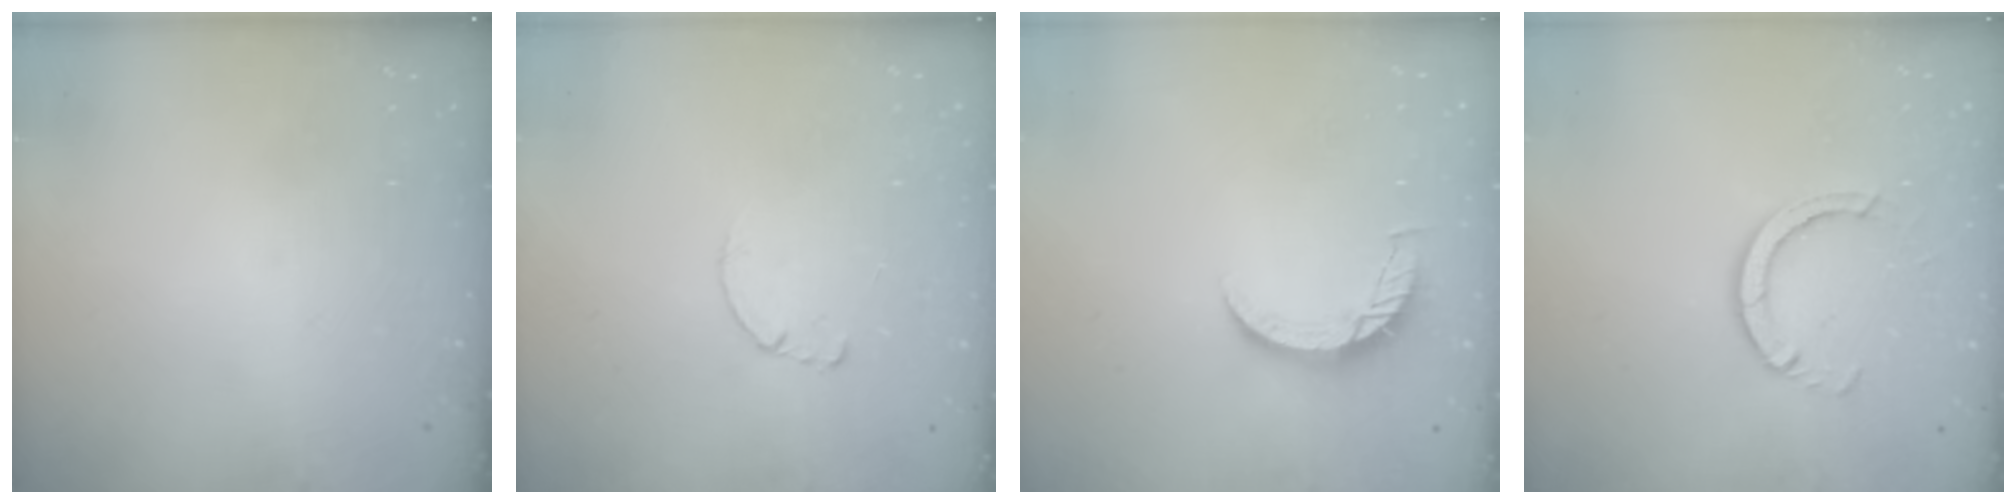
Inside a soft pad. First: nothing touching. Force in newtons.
{"total": 0.7, "press": 0.6, "slide": 0.1}
{"total": 6.1, "press": 6.0, "slide": 0.6}
{"total": 5.8, "press": 5.8, "slide": 0.6}